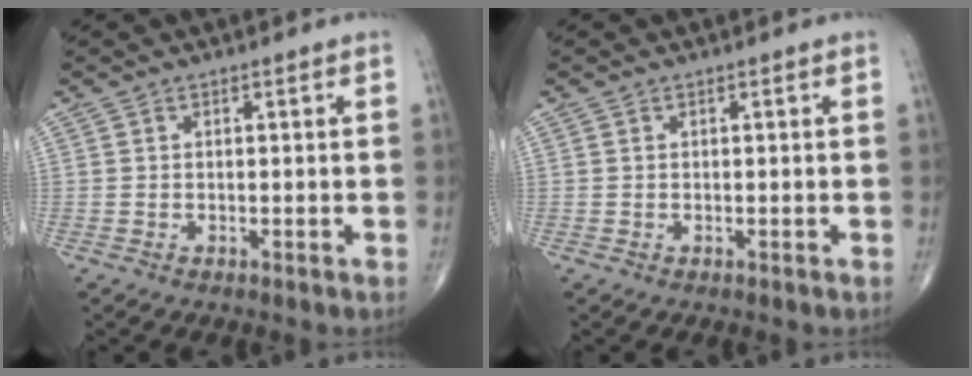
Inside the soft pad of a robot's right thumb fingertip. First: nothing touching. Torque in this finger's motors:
{"motor_torque": [0.82, 1.29, 0.17, 0.02, -0.02]}